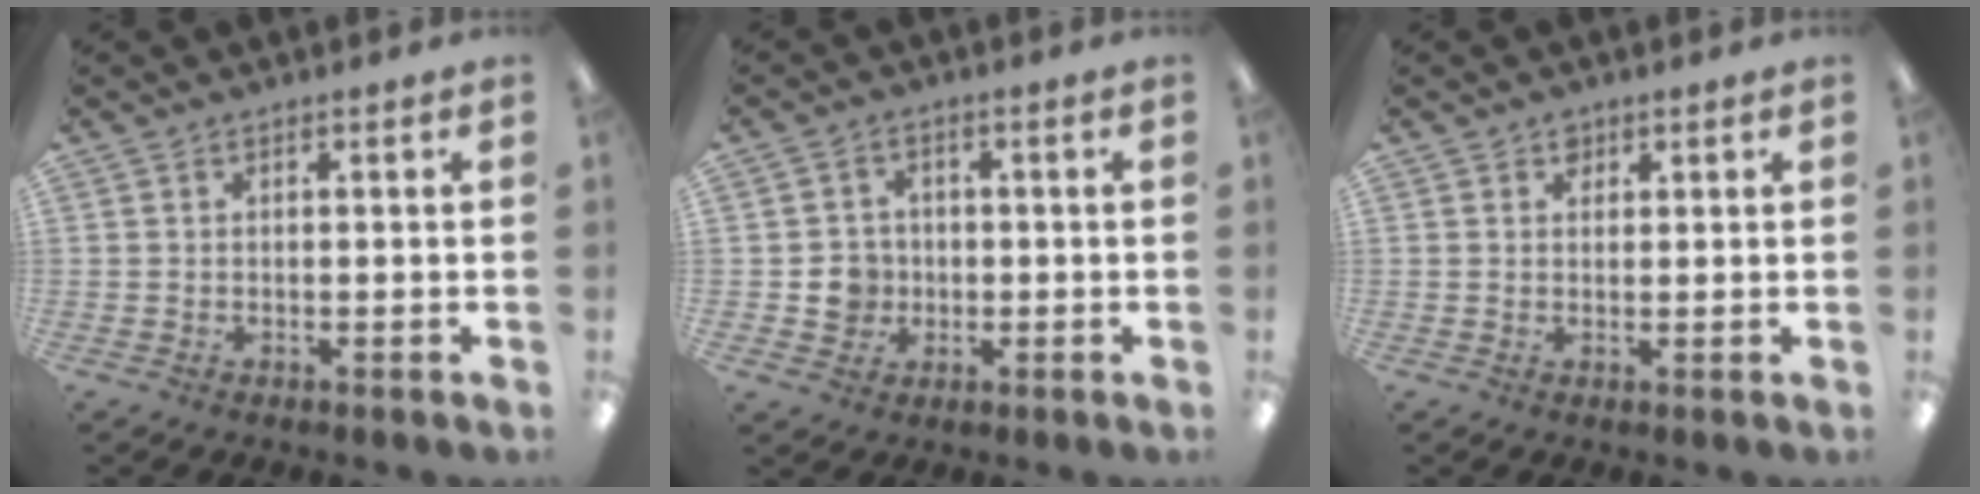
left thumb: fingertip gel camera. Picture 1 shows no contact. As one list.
[{"total": 5.4, "force": [-0.9, 5.0, 1.8], "torque": [-0.027, 0.012, -0.013]}, {"total": 1.7, "force": [1.2, 1.2, 0.5], "torque": [-0.002, -0.002, 0.021]}]